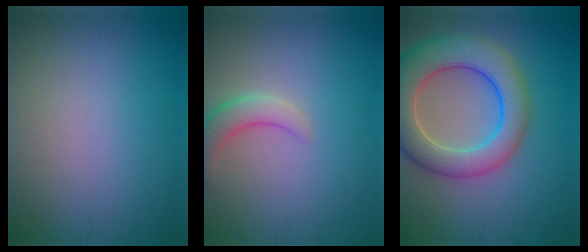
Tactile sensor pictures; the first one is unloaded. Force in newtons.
{"total": 2.9, "press": 2.8, "slide": 0.3}
{"total": 9.1, "press": 9.1, "slide": 0.5}